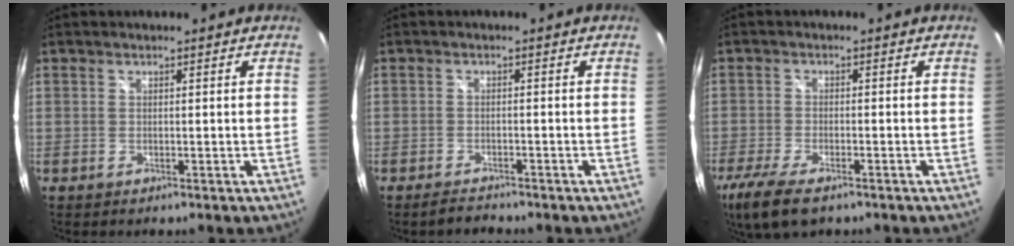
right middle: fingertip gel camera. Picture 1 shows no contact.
{"total": 2.5, "force": [-2.4, 0.7, 0.6], "torque": [-0.020, -0.002, -0.039]}
{"total": 9.6, "force": [-6.7, 3.2, 6.2], "torque": [-0.152, -0.035, -0.126]}